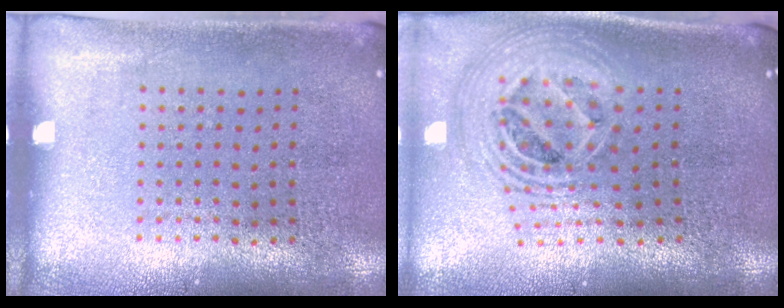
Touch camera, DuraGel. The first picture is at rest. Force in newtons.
{"total": 2.5, "press": 1.8, "slide": 1.7}